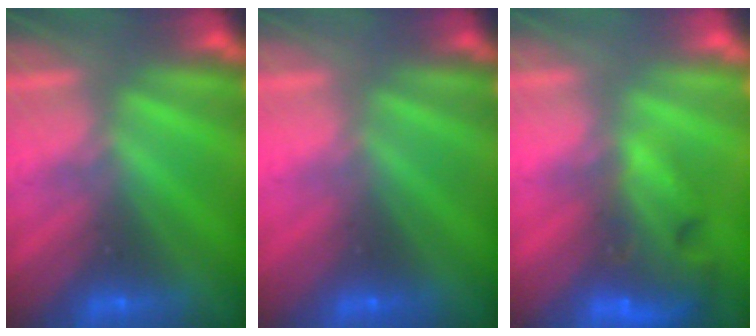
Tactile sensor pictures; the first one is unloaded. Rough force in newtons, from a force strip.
{"total": 3.3}
{"total": 7.5}